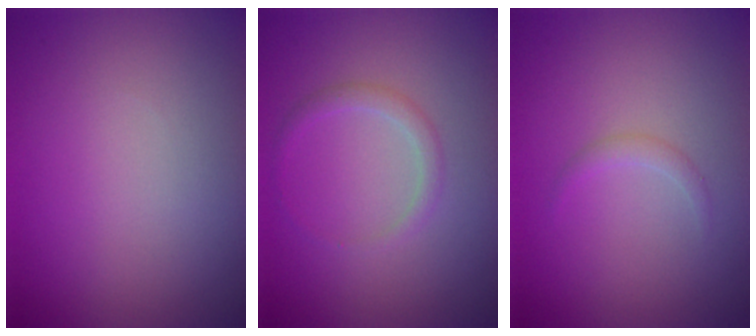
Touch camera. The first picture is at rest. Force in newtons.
{"total": 1.3, "press": 1.3, "slide": 0.1}
{"total": 0.8, "press": 0.8, "slide": 0.0}